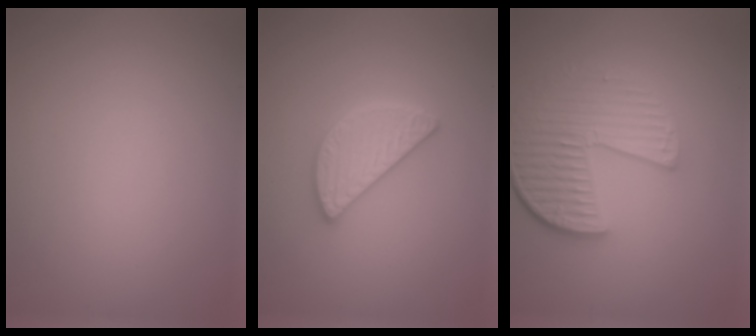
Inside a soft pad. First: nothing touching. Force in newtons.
{"total": 3.0, "press": 3.0, "slide": 0.2}
{"total": 5.9, "press": 4.3, "slide": 4.1}